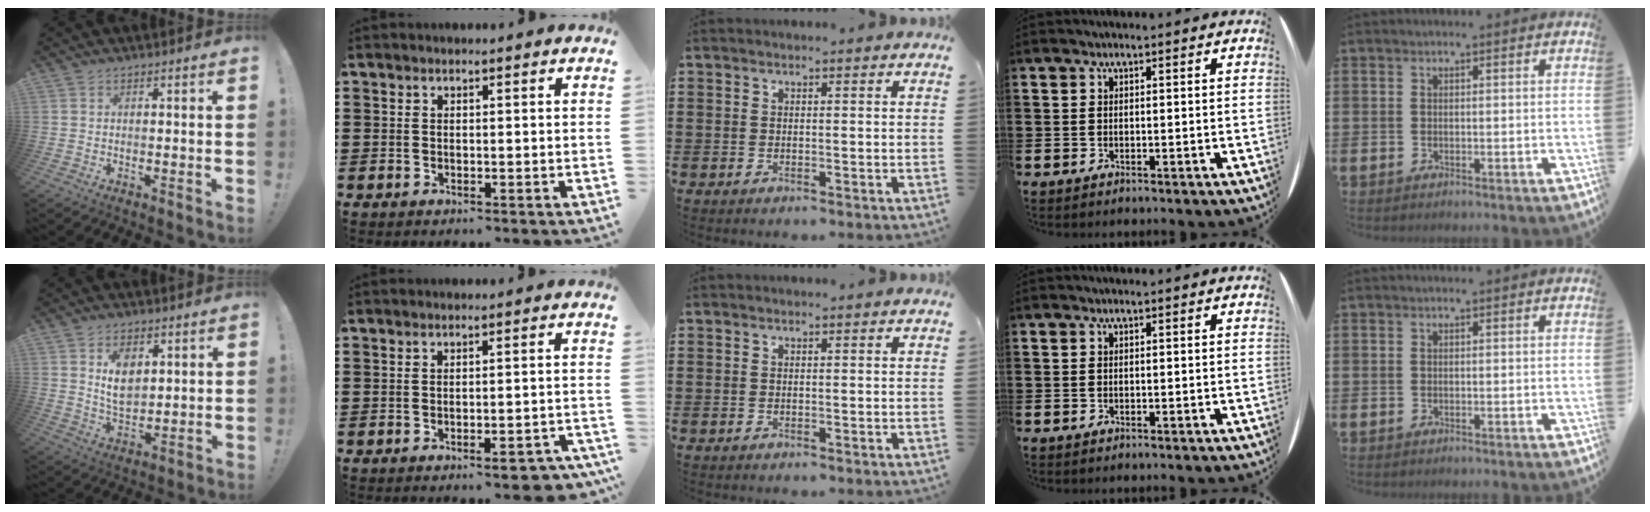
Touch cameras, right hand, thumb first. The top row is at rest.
{"thumb": {"total": 8.4, "force": [3.6, 5.5, 5.2], "torque": [-0.089, -0.019, 0.065]}, "index": {"total": 3.9, "force": [-3.0, 0.5, 2.5], "torque": [-0.036, -0.002, -0.052]}}